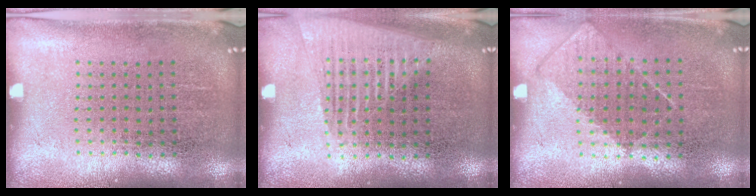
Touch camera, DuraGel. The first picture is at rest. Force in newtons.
{"total": 1.5, "press": 1.4, "slide": 0.4}
{"total": 0.9, "press": 0.7, "slide": 0.5}